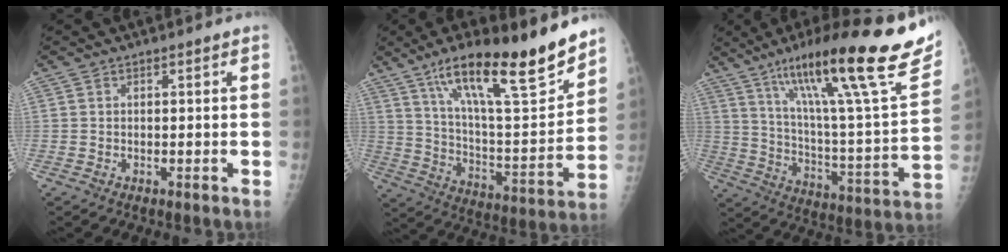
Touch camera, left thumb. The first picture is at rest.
{"total": 24.1, "force": [16.3, 5.1, 16.9], "torque": [-0.250, -0.069, 0.275]}
{"total": 32.5, "force": [19.5, 5.3, 25.4], "torque": [-0.362, -0.039, 0.305]}